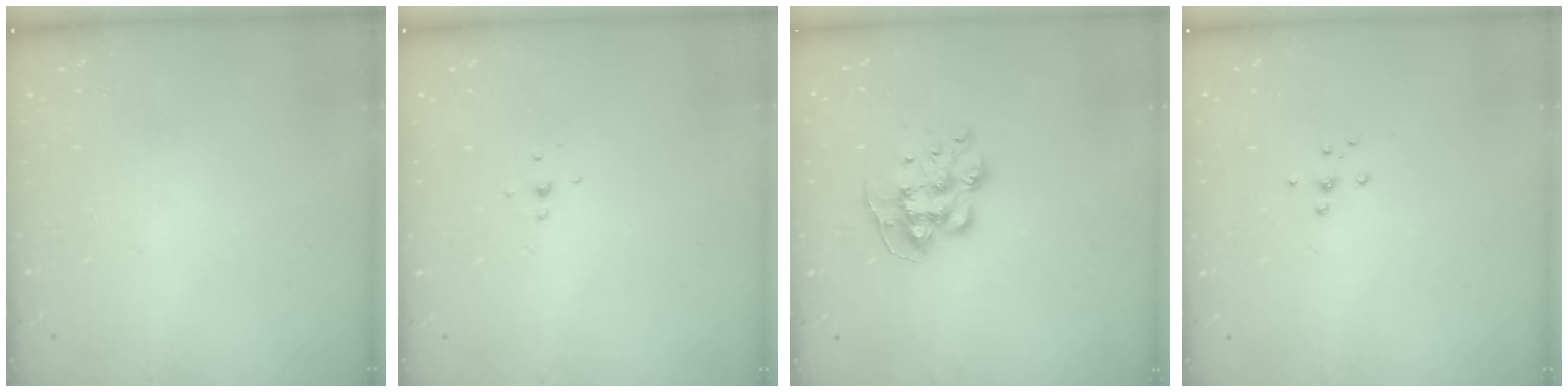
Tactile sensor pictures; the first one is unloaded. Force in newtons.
{"total": 4.2, "press": 4.2, "slide": 0.7}
{"total": 9.8, "press": 9.7, "slide": 0.5}
{"total": 5.5, "press": 5.4, "slide": 0.7}